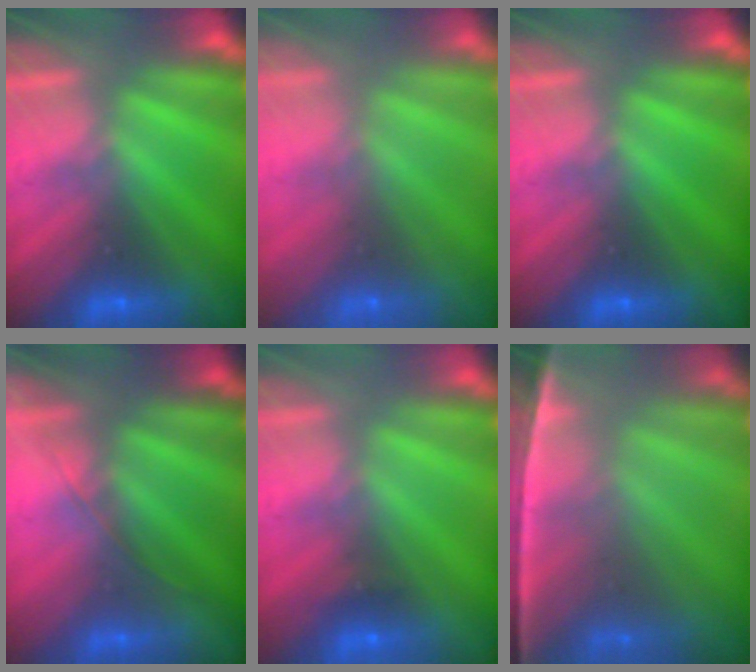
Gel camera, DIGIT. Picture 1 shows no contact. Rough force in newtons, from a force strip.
{"total": 8.6}
{"total": 0.0}
{"total": 1.5}
{"total": 2.4}
{"total": 7.0}